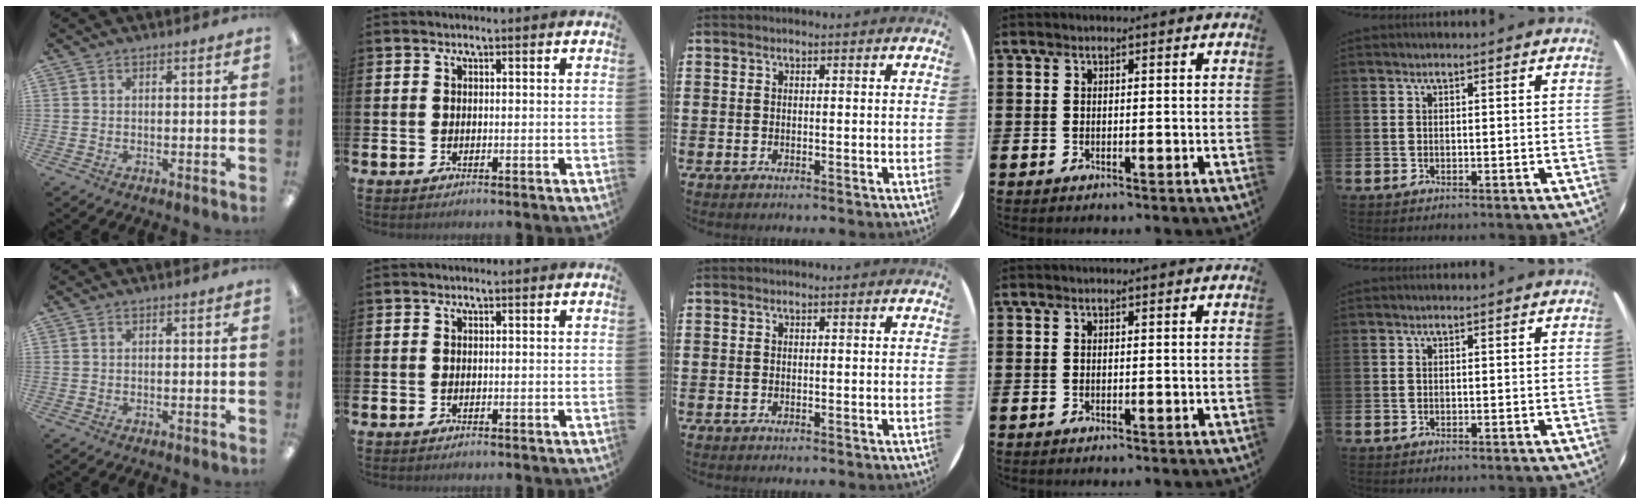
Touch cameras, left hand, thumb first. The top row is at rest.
{}